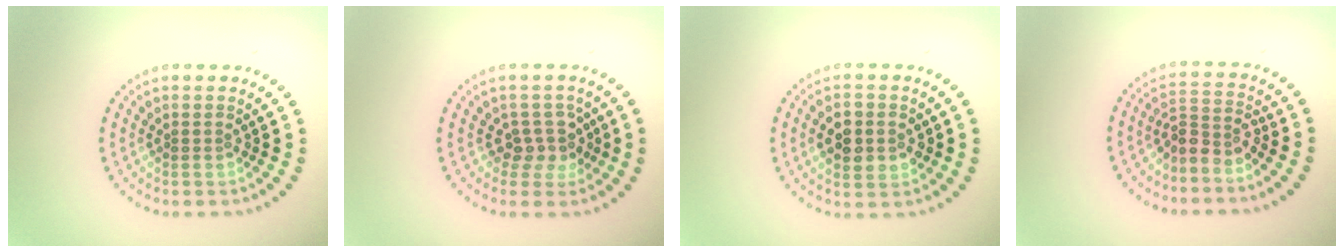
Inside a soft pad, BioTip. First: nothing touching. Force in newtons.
{"total": 2.6, "press": 2.0, "slide": 1.6}
{"total": 3.8, "press": 3.8, "slide": 0.1}
{"total": 2.6, "press": 1.8, "slide": 1.9}